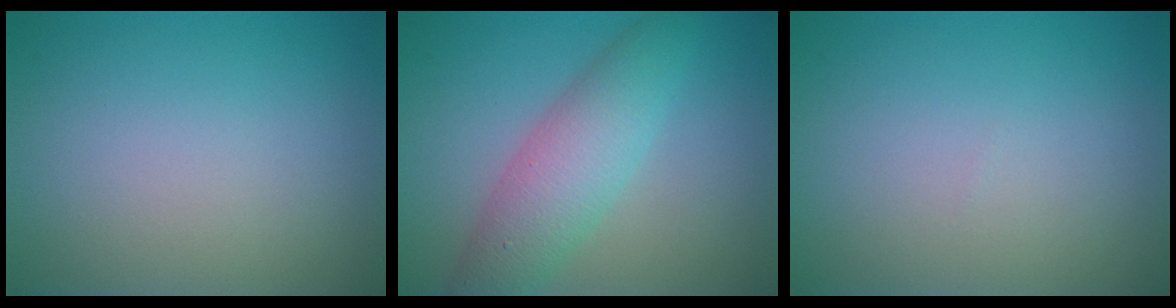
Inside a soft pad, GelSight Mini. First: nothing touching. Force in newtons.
{"total": 5.3, "press": 5.3, "slide": 0.0}
{"total": 0.0}